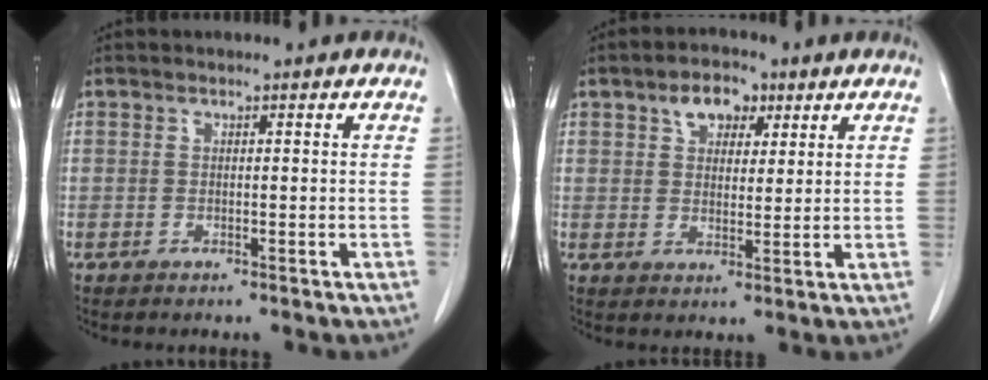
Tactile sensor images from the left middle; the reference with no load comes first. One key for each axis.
{"total": 5.5, "fx": 2.9, "fy": 3.3, "fz": 3.3, "tx": -0.051, "ty": 0.015, "tz": 0.048}